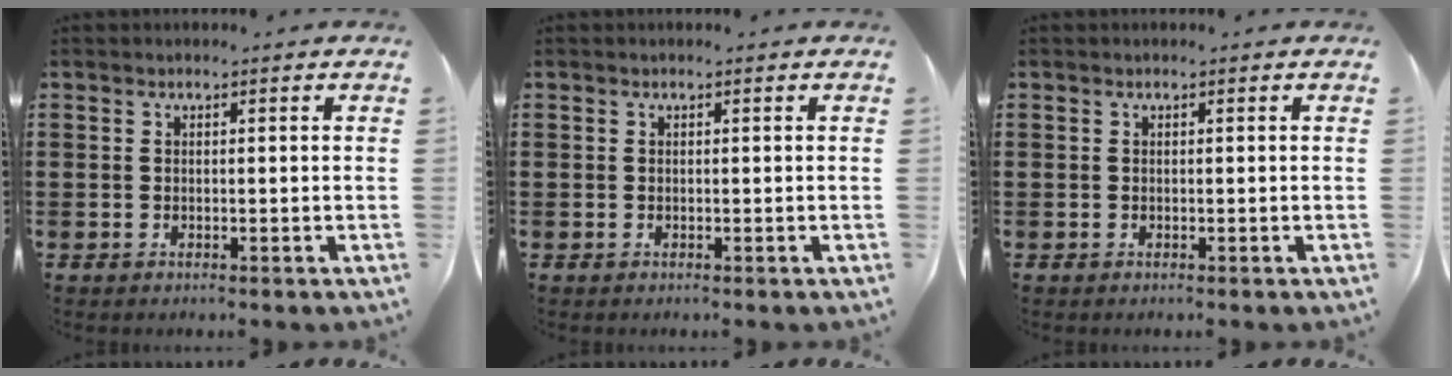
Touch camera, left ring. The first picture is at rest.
{"total": 0.0}
{"total": 0.0}